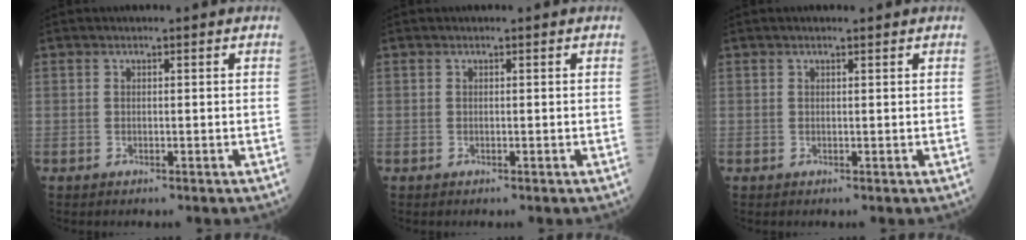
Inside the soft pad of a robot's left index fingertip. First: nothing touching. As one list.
[{"total": 0.0}, {"total": 1.1, "force": [0.9, 0.1, 0.7], "torque": [-0.013, 0.005, 0.015]}]